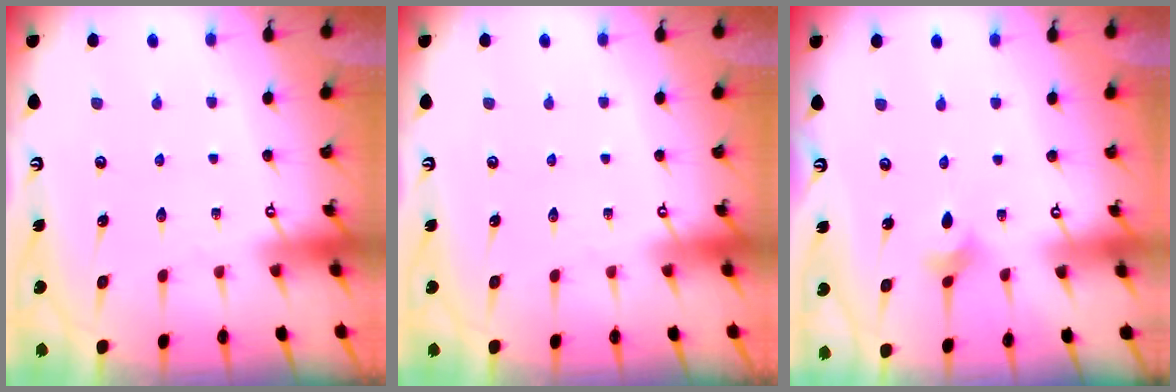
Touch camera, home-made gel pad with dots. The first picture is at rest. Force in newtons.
{"total": 0.0}
{"total": 2.1, "press": 2.0, "slide": 0.5}